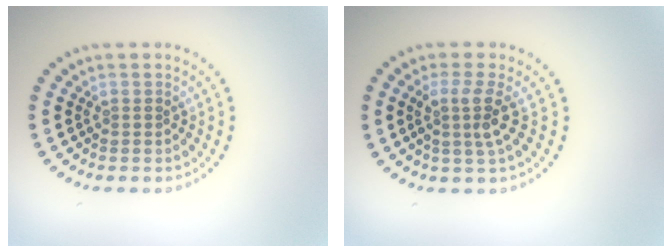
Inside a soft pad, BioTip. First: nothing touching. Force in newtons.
{"total": 2.8, "press": 2.1, "slide": 1.8}